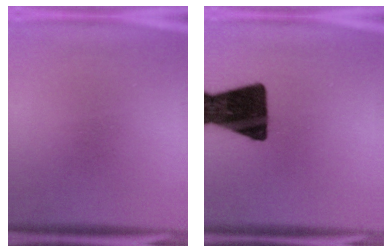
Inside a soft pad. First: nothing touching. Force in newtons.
{"total": 17.9}